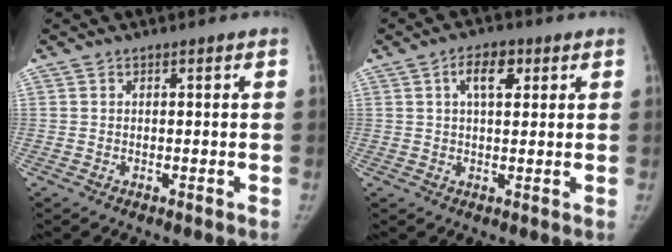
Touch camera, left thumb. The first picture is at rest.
{"total": 5.5, "force": [2.1, 2.6, 4.4], "torque": [-0.065, 0.002, 0.032]}